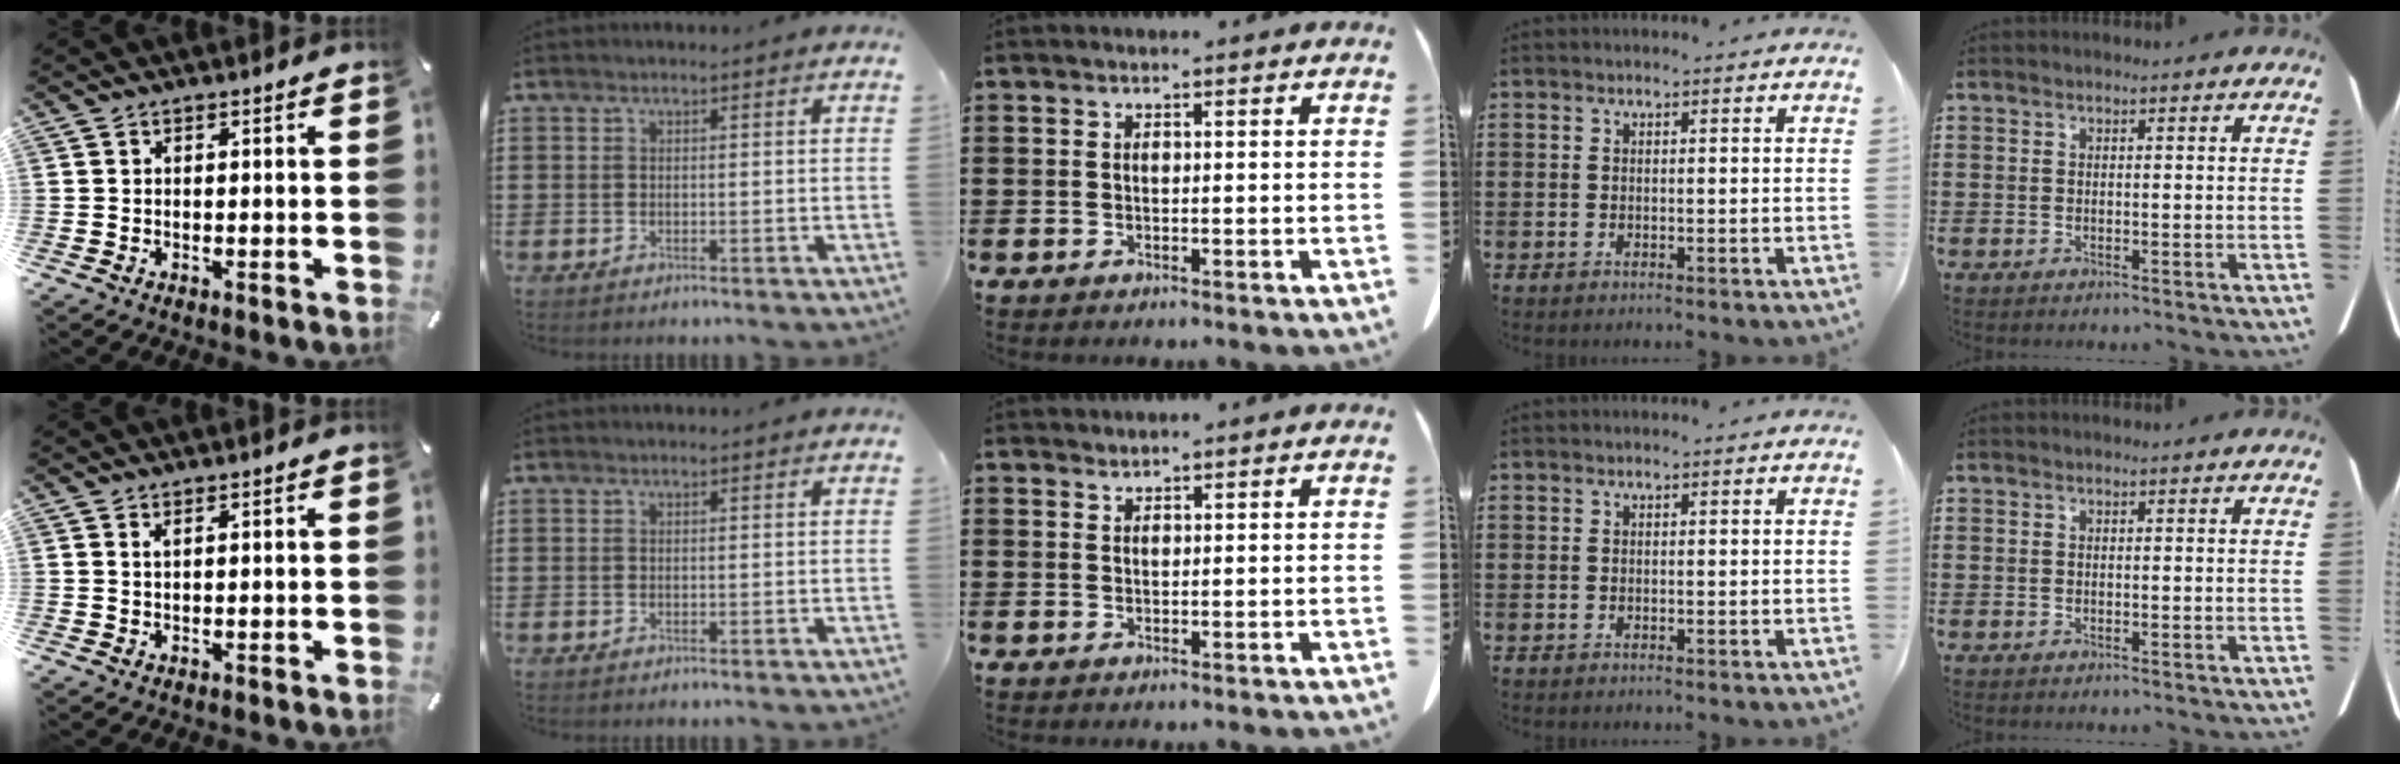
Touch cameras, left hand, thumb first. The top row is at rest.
{"thumb": {"total": 0.7, "force": [0.5, 0.0, 0.4], "torque": [-0.008, 0.000, 0.009]}, "middle": {"total": 0.9, "force": [0.9, 0.0, 0.0], "torque": [-0.003, -0.003, 0.019]}}